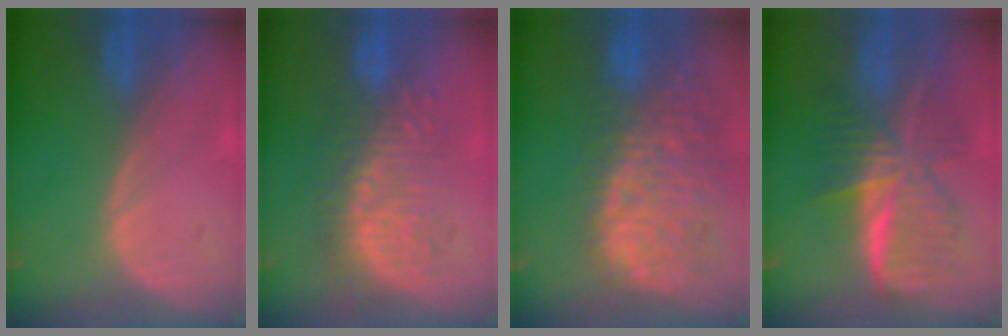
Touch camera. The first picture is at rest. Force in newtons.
{"total": 8.9, "press": 8.7, "slide": 1.8}
{"total": 13.8, "press": 11.3, "slide": 7.9}
{"total": 9.4, "press": 9.4, "slide": 0.5}